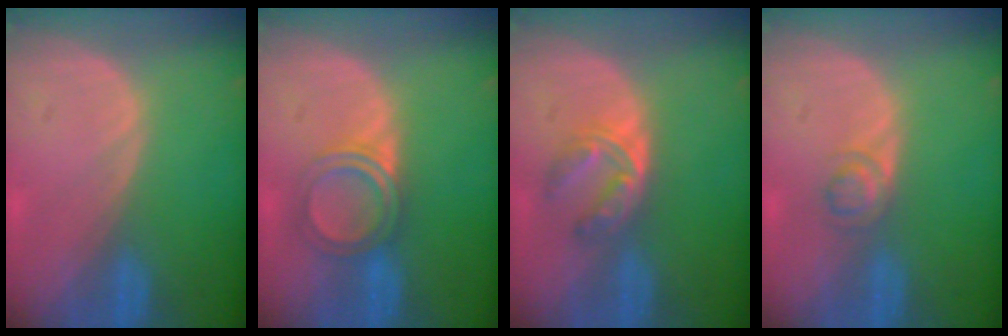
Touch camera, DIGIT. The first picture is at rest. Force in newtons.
{"total": 4.8, "press": 4.6, "slide": 1.4}
{"total": 6.0, "press": 4.8, "slide": 3.6}
{"total": 2.7, "press": 2.7, "slide": 0.2}